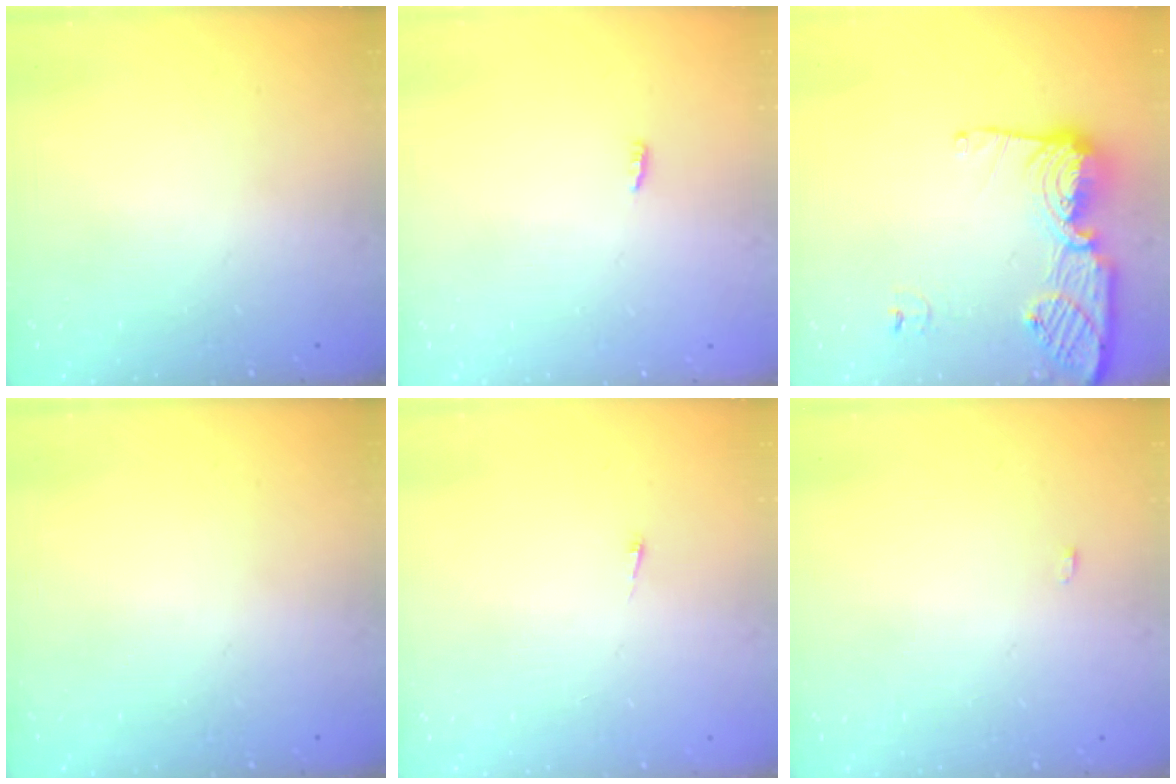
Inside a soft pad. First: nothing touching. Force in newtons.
{"total": 2.8, "press": 2.7, "slide": 0.8}
{"total": 14.0, "press": 13.9, "slide": 1.4}
{"total": 0.0}
{"total": 2.6, "press": 2.5, "slide": 0.3}
{"total": 6.7, "press": 2.2, "slide": 6.3}